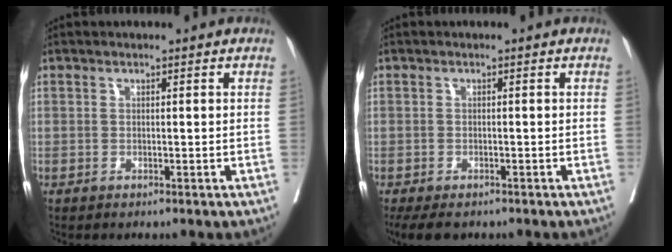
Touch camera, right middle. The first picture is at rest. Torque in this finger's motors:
{"motor_torque": [0.38, -0.43, 0.03, 0.01]}